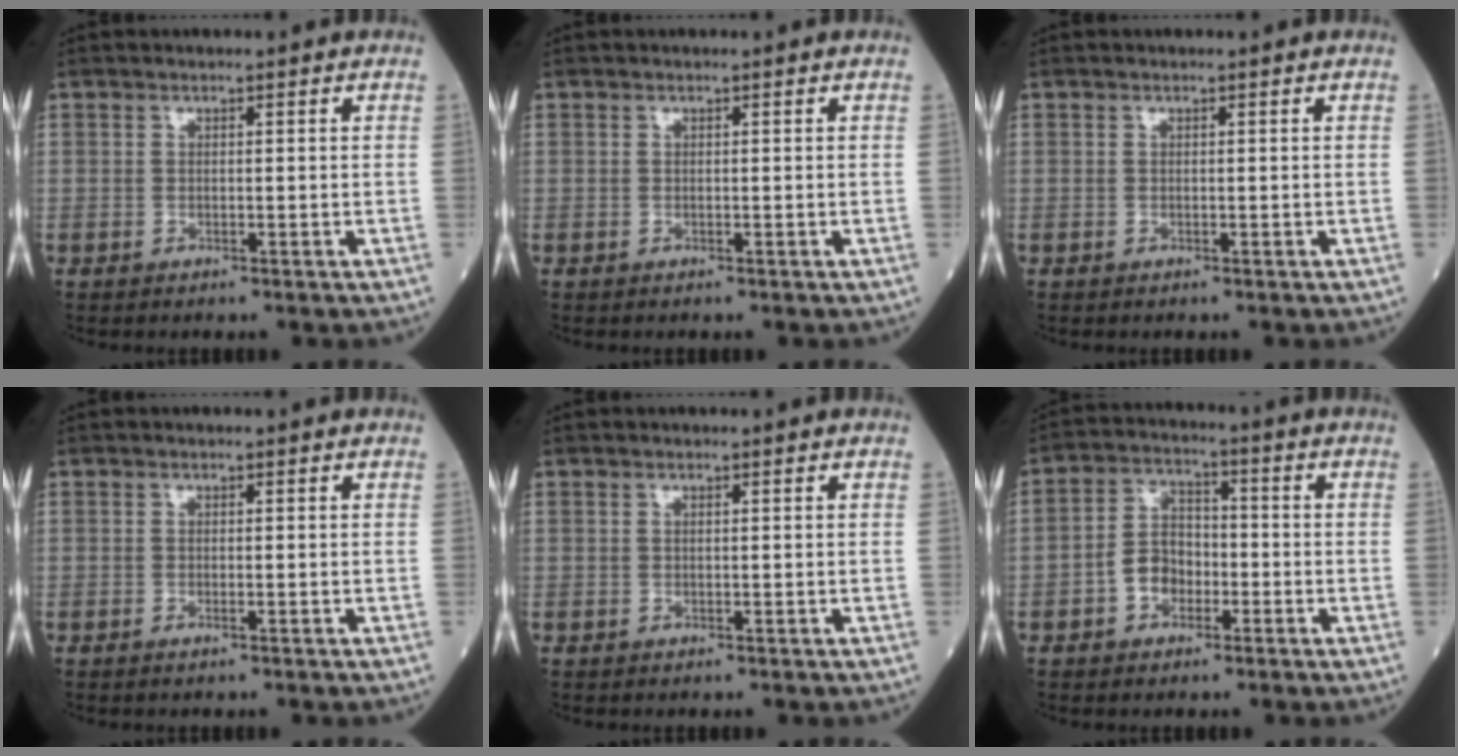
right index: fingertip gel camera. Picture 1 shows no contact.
{"total": 0.0}
{"total": 0.0}
{"total": 0.6, "force": [-0.2, 0.1, 0.5], "torque": [-0.012, -0.002, -0.003]}
{"total": 0.0}
{"total": 6.0, "force": [-2.2, 4.3, 3.6], "torque": [-0.071, 0.021, -0.044]}